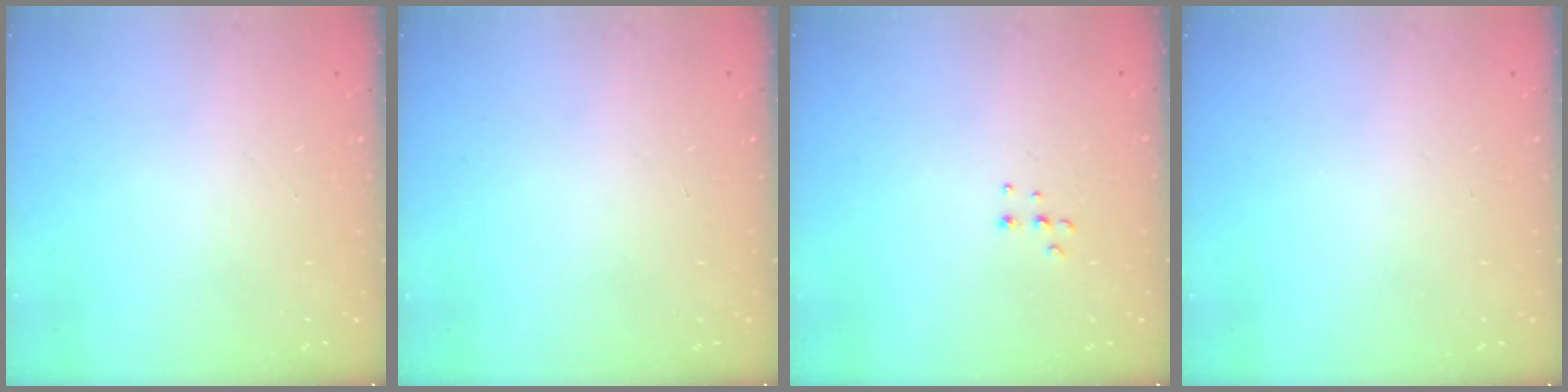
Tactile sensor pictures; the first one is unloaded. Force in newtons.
{"total": 0.0}
{"total": 4.4, "press": 4.4, "slide": 0.5}
{"total": 0.0}